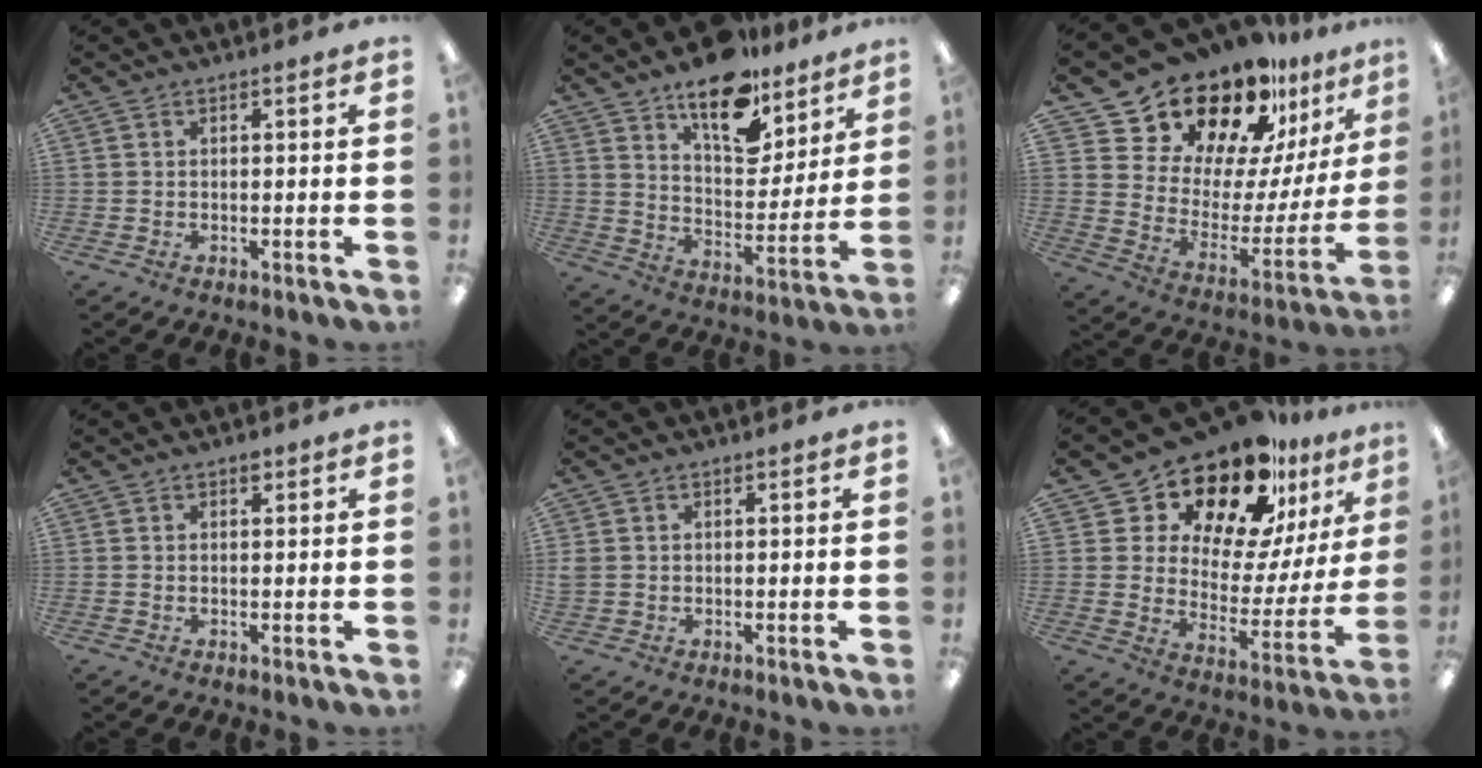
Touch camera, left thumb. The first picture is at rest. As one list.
[{"total": 15.7, "force": [11.9, 7.0, 7.5], "torque": [-0.114, -0.077, 0.209]}, {"total": 21.1, "force": [18.9, 7.3, 6.0], "torque": [-0.116, -0.156, 0.337]}, {"total": 1.3, "force": [0.9, 0.7, 0.6], "torque": [-0.005, -0.001, 0.014]}, {"total": 1.4, "force": [0.4, 1.3, 0.3], "torque": [-0.008, 0.003, 0.006]}, {"total": 20.7, "force": [17.0, 7.9, 8.6], "torque": [-0.144, -0.132, 0.291]}]